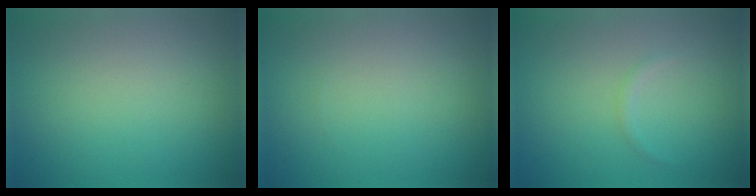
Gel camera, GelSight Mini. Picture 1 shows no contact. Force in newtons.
{"total": 0.0}
{"total": 0.6, "press": 0.6, "slide": 0.0}